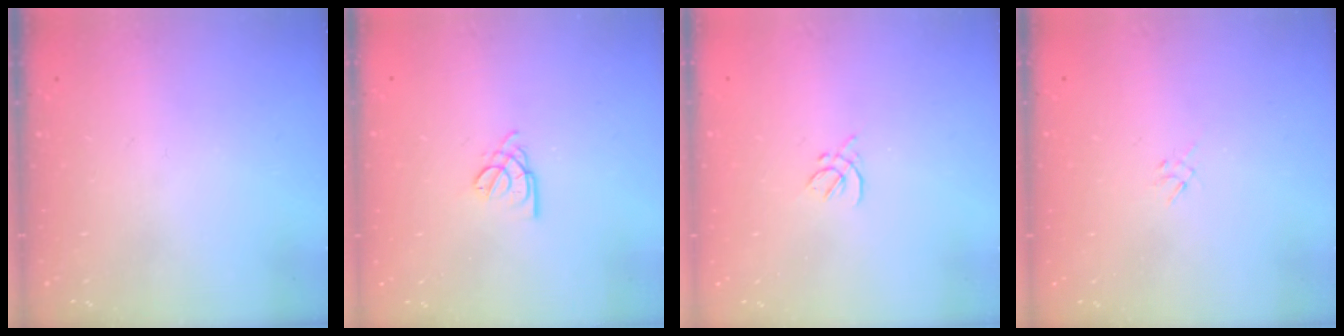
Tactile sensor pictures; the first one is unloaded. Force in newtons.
{"total": 3.0, "press": 2.9, "slide": 0.5}
{"total": 2.0, "press": 1.9, "slide": 0.7}
{"total": 1.3, "press": 1.2, "slide": 0.5}